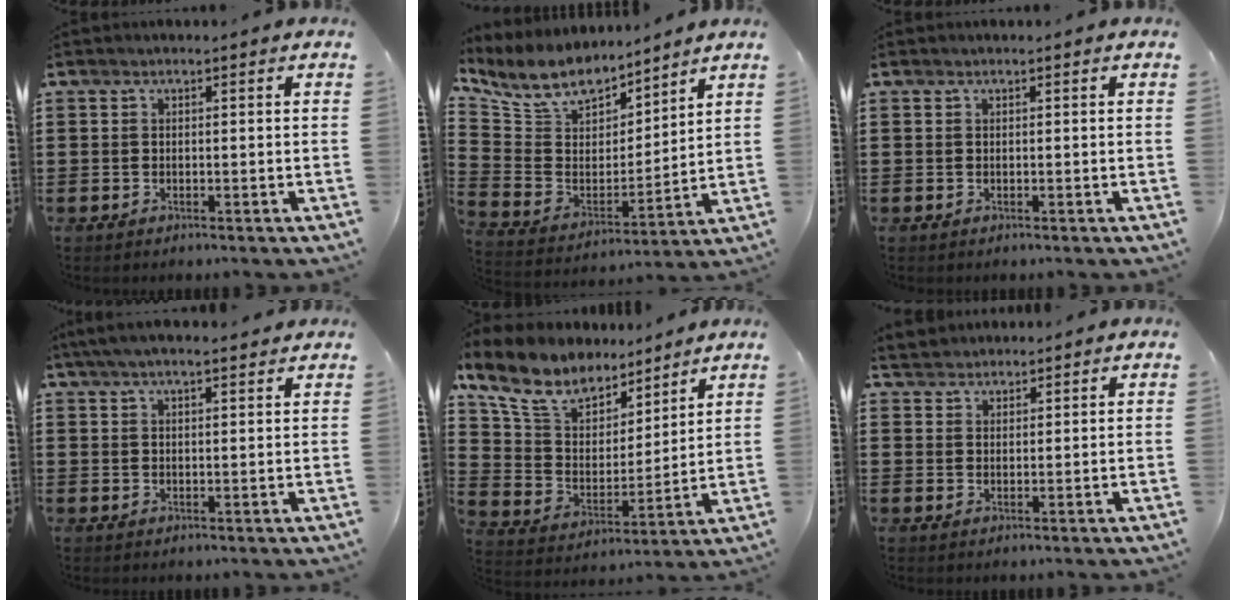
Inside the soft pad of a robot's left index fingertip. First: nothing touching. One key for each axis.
{"total": 9.4, "fx": 8.1, "fy": 3.7, "fz": 2.8, "tx": -0.099, "ty": -0.046, "tz": 0.149}
{"total": 0.0}
{"total": 3.7, "fx": 3.0, "fy": 0.6, "fz": 2.0, "tx": -0.046, "ty": 0.006, "tz": 0.055}
{"total": 10.5, "fx": 8.8, "fy": 4.4, "fz": 3.7, "tx": -0.119, "ty": -0.046, "tz": 0.160}
{"total": 2.1, "fx": 2.0, "fy": 0.8, "fz": -0.4, "tx": 0.000, "ty": 0.005, "tz": 0.038}